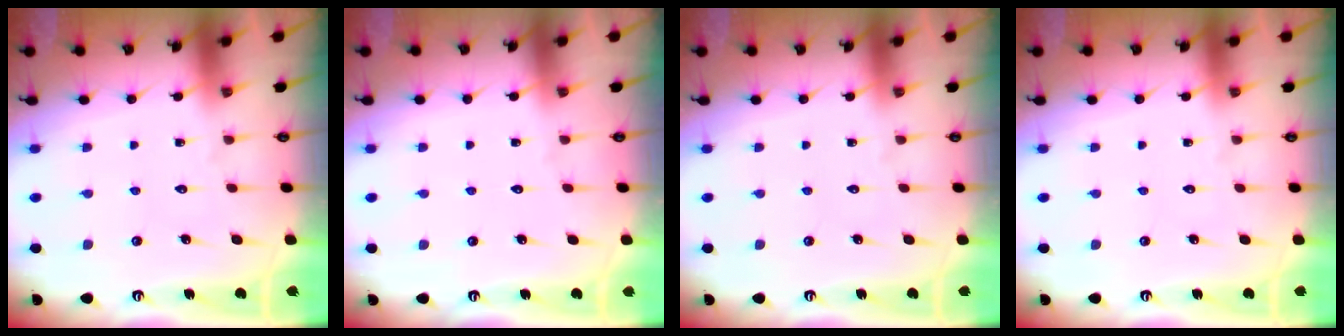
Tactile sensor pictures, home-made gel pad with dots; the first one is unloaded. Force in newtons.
{"total": 0.0}
{"total": 0.0}
{"total": 0.0}